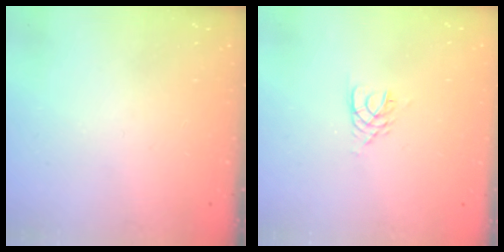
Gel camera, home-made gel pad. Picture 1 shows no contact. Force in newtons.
{"total": 3.0, "press": 2.9, "slide": 0.4}